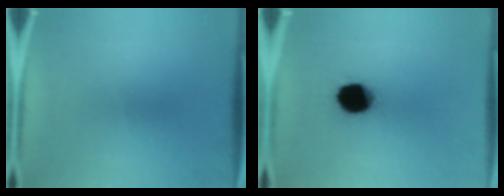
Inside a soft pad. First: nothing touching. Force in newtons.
{"total": 12.0}